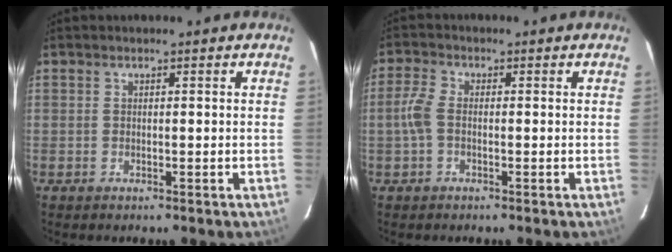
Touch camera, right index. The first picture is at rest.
{"total": 3.7, "force": [-0.6, 2.1, 3.0], "torque": [-0.073, 0.007, -0.015]}